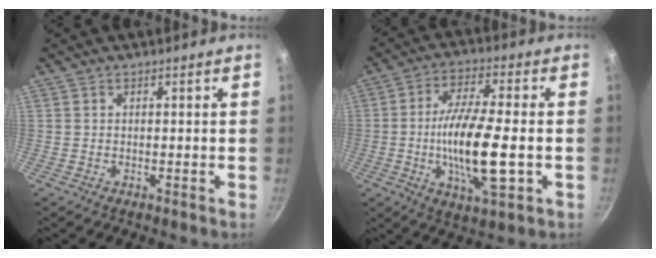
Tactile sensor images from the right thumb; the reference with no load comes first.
{"total": 15.7, "force": [-2.5, 4.6, 14.8], "torque": [-0.273, 0.008, -0.050]}